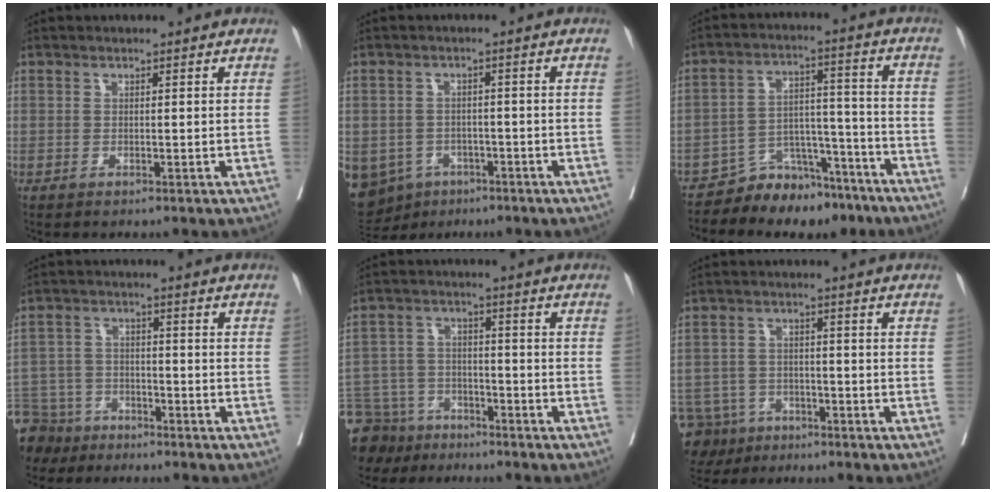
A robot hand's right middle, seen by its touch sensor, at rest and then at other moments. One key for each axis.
{"total": 13.2, "fx": -6.6, "fy": 10.6, "fz": 4.1, "tx": -0.126, "ty": 0.000, "tz": -0.084}
{"total": 9.7, "fx": -8.2, "fy": 4.7, "fz": 2.1, "tx": -0.019, "ty": 0.051, "tz": -0.132}
{"total": 12.2, "fx": -9.6, "fy": 7.1, "fz": 2.6, "tx": -0.081, "ty": 0.000, "tz": -0.164}
{"total": 15.1, "fx": -11.8, "fy": 8.5, "fz": 4.2, "tx": -0.115, "ty": 0.007, "tz": -0.187}
{"total": 9.8, "fx": -6.7, "fy": 6.8, "fz": 2.2, "tx": -0.056, "ty": -0.001, "tz": -0.107}